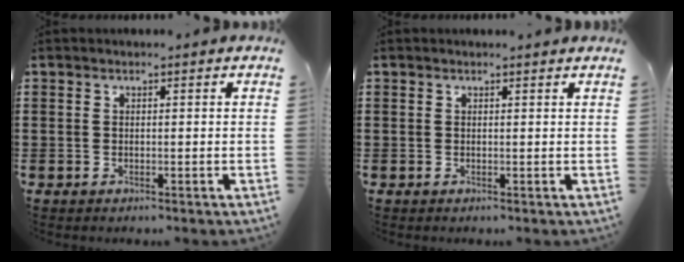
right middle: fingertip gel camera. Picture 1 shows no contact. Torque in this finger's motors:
{"motor_torque": [-0.14, -0.24, -0.10, -0.01]}